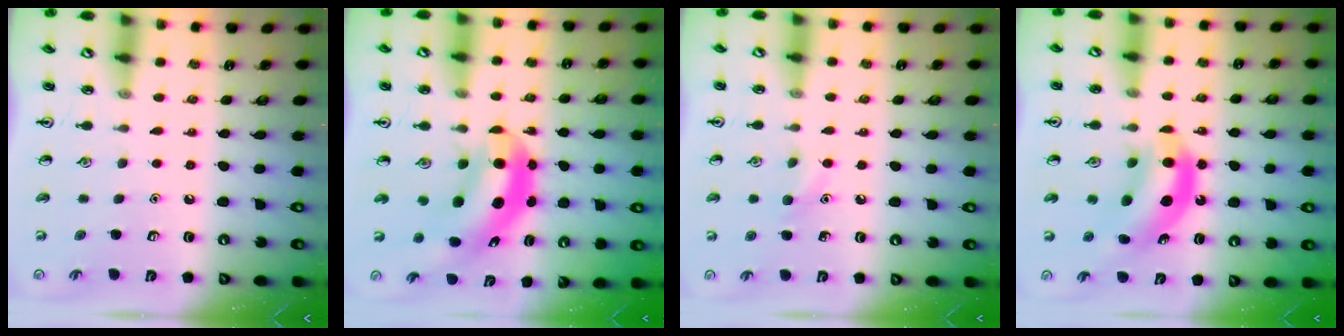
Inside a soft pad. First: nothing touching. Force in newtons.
{"total": 6.6, "press": 6.3, "slide": 2.1}
{"total": 6.0, "press": 5.8, "slide": 1.8}
{"total": 10.1, "press": 9.7, "slide": 3.0}